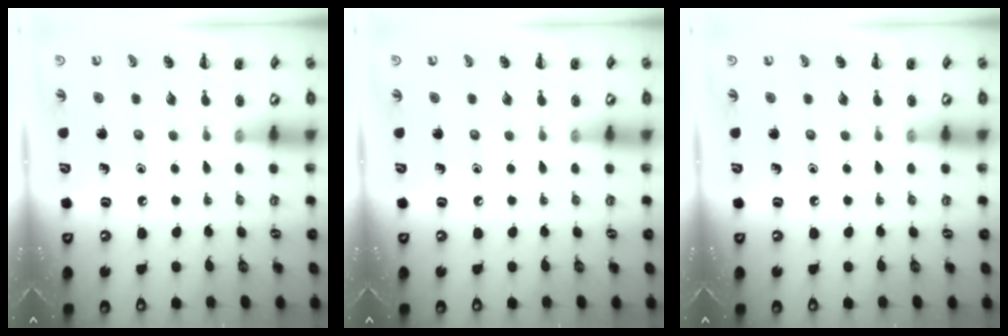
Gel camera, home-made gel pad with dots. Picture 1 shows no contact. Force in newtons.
{"total": 0.0}
{"total": 0.0}